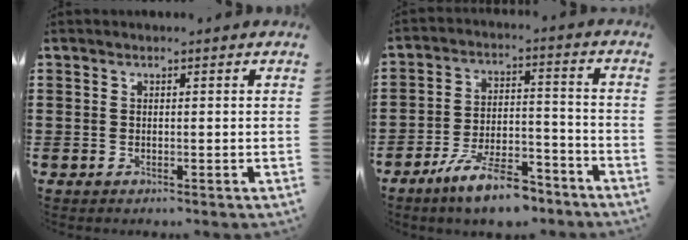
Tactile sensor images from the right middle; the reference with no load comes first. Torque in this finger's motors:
{"motor_torque": [1.96, -0.18, 0.51, 0.18]}